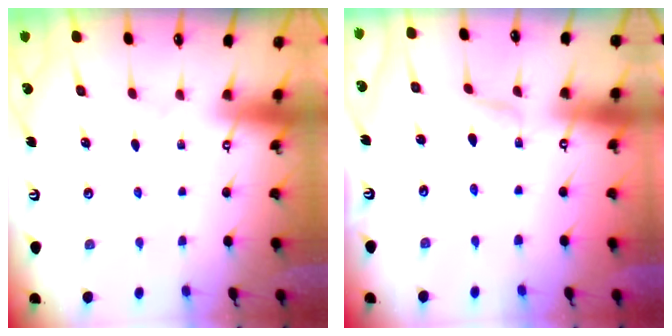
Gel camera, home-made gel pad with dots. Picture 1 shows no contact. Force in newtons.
{"total": 4.0, "press": 4.0, "slide": 0.4}